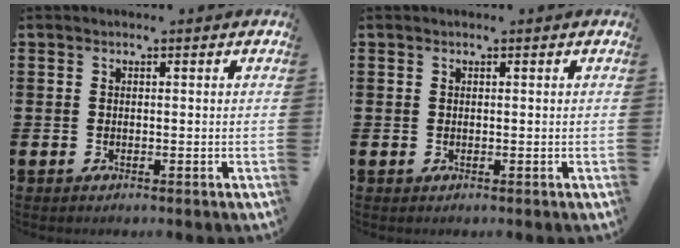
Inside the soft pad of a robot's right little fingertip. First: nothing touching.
{"total": 0.0}